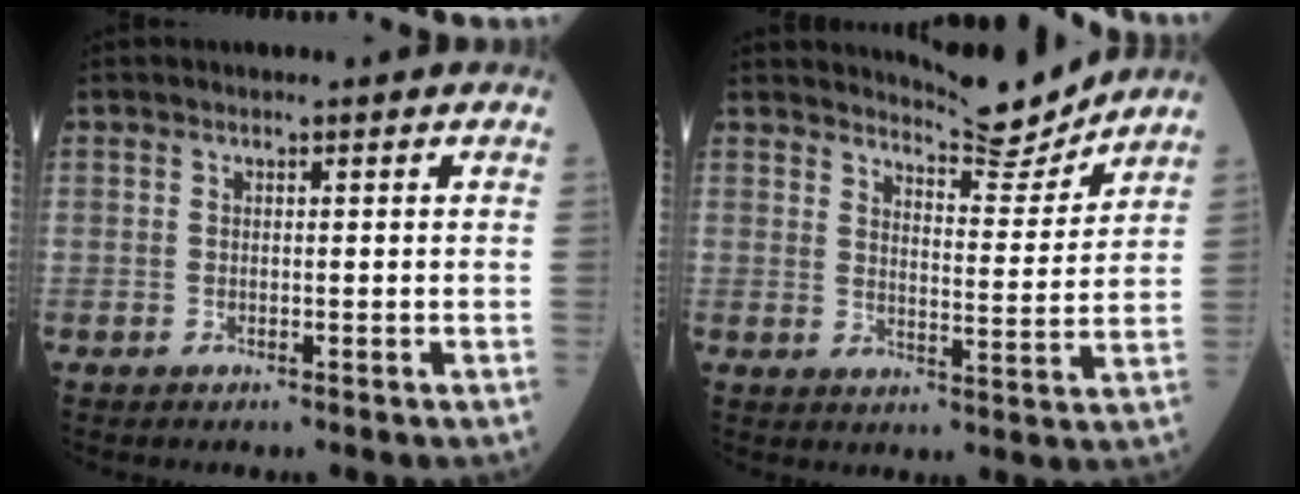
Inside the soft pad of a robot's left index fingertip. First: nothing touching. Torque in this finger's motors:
{"motor_torque": [-0.40, -0.63, -0.13, -0.01]}